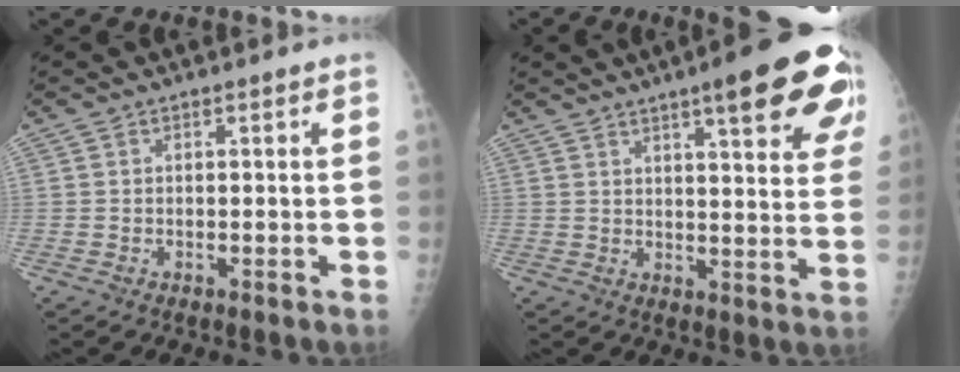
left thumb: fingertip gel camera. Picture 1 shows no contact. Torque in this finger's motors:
{"motor_torque": [2.83, 2.19, 0.98, -0.82, 0.29]}